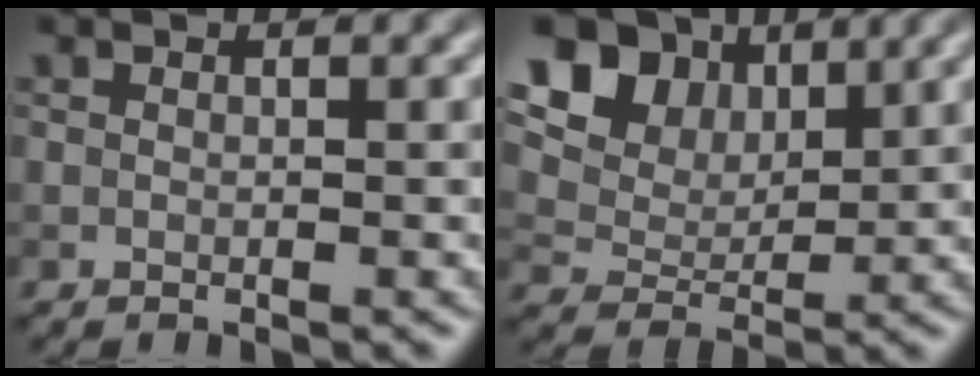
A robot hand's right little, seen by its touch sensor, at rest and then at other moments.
{"total": 11.6, "force": [6.1, 7.8, 6.0], "torque": [-0.114, 0.021, 0.106]}